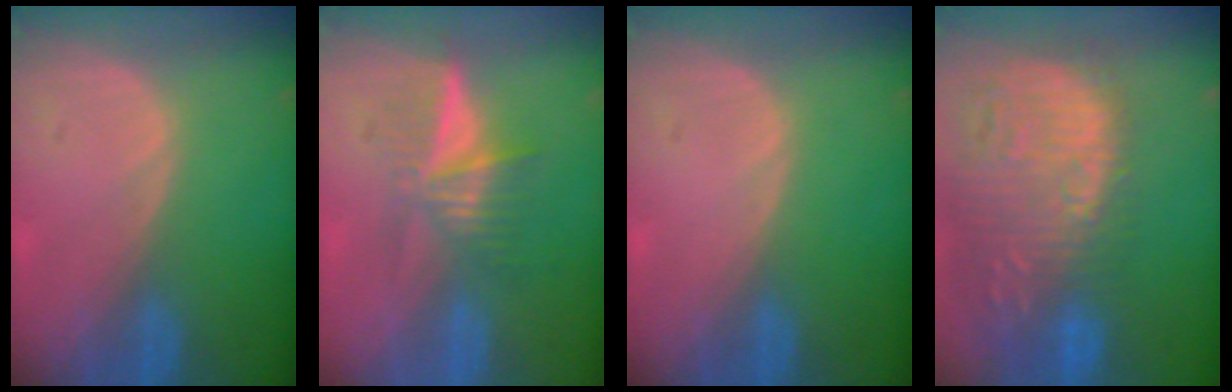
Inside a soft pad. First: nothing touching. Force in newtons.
{"total": 6.5, "press": 5.5, "slide": 3.4}
{"total": 0.0}
{"total": 16.0, "press": 13.2, "slide": 9.0}